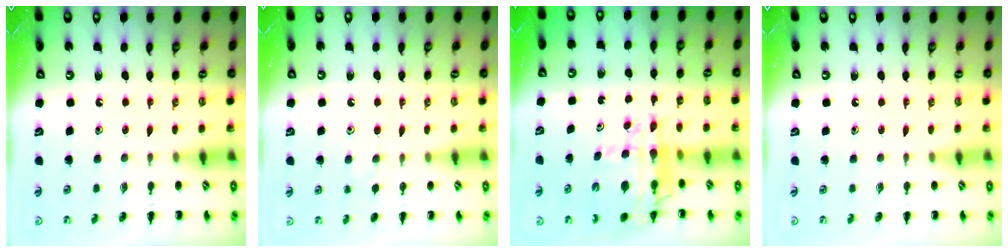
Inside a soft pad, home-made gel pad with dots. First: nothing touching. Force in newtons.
{"total": 5.4, "press": 5.1, "slide": 1.7}
{"total": 11.9, "press": 11.3, "slide": 3.6}
{"total": 0.0}